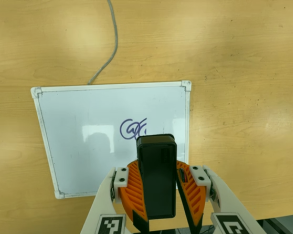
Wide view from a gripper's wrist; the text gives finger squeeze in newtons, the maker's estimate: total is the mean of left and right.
{"total": 11.9, "left": 11.8, "right": 12.0}